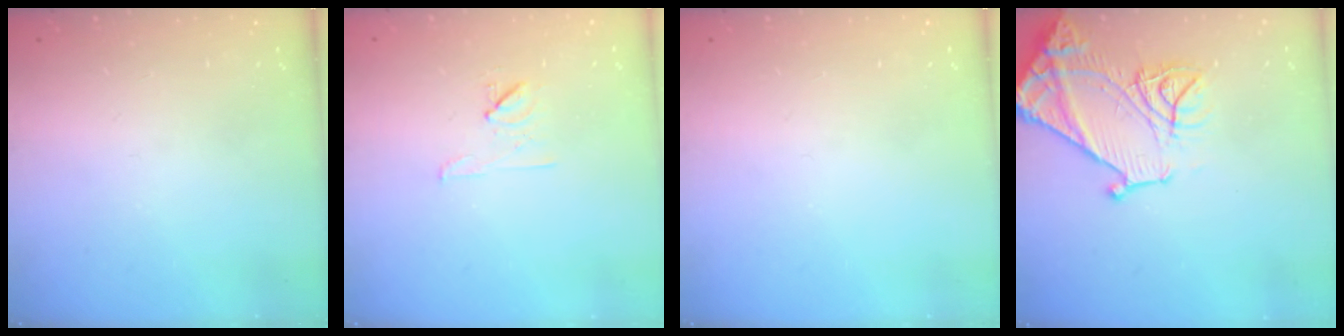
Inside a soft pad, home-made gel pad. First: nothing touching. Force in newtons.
{"total": 6.7, "press": 6.6, "slide": 1.1}
{"total": 0.0}
{"total": 15.8, "press": 15.7, "slide": 1.5}